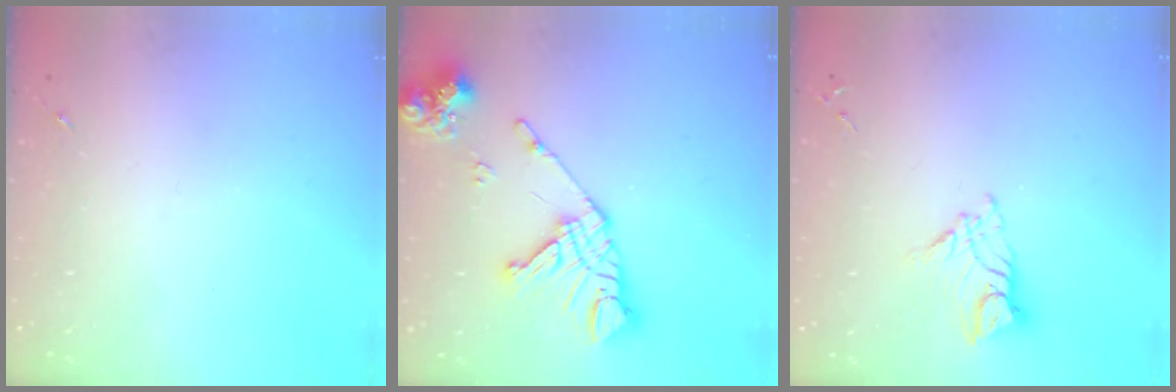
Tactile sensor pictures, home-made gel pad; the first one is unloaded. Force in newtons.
{"total": 16.6, "press": 16.5, "slide": 2.0}
{"total": 9.7, "press": 9.6, "slide": 0.9}